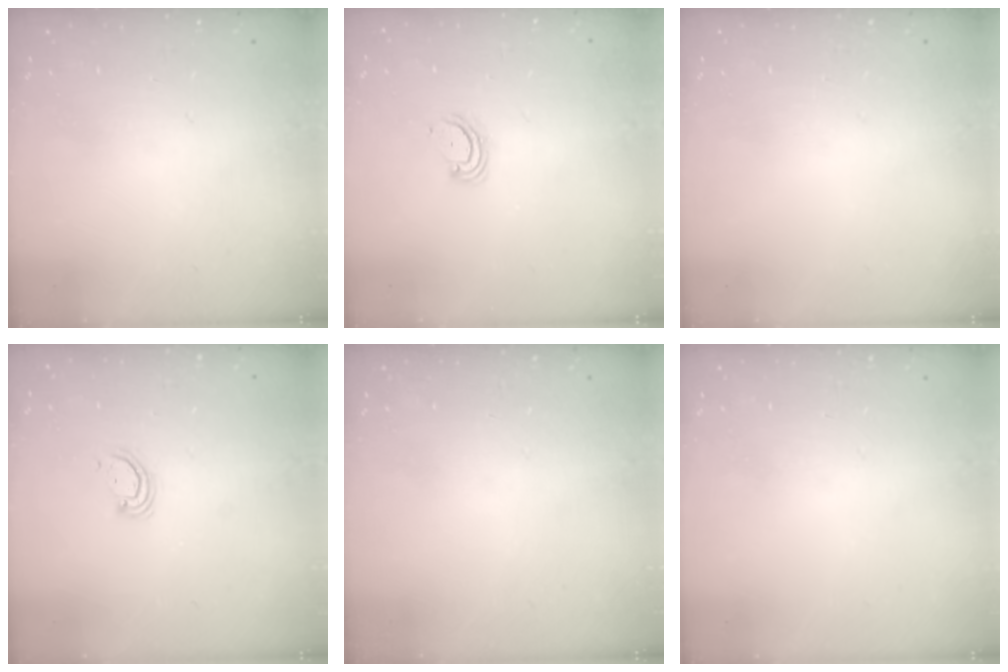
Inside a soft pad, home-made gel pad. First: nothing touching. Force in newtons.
{"total": 3.5, "press": 3.4, "slide": 0.4}
{"total": 0.0}
{"total": 3.7, "press": 3.7, "slide": 0.3}
{"total": 0.0}
{"total": 0.0}